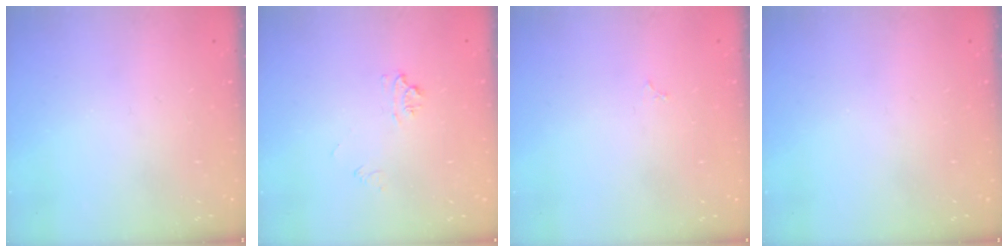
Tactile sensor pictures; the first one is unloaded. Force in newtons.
{"total": 4.6, "press": 4.5, "slide": 0.6}
{"total": 2.9, "press": 2.9, "slide": 0.4}
{"total": 0.0}